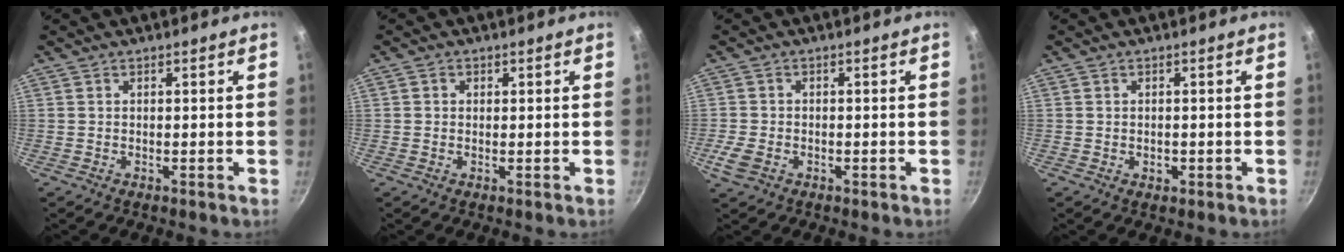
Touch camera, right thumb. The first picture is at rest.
{"total": 1.1, "force": [0.3, 1.0, 0.3], "torque": [0.000, -0.001, 0.002]}
{"total": 4.1, "force": [-1.6, 2.9, 2.4], "torque": [-0.052, 0.003, -0.029]}
{"total": 1.4, "force": [-0.3, 1.1, 0.8], "torque": [-0.010, 0.000, -0.004]}